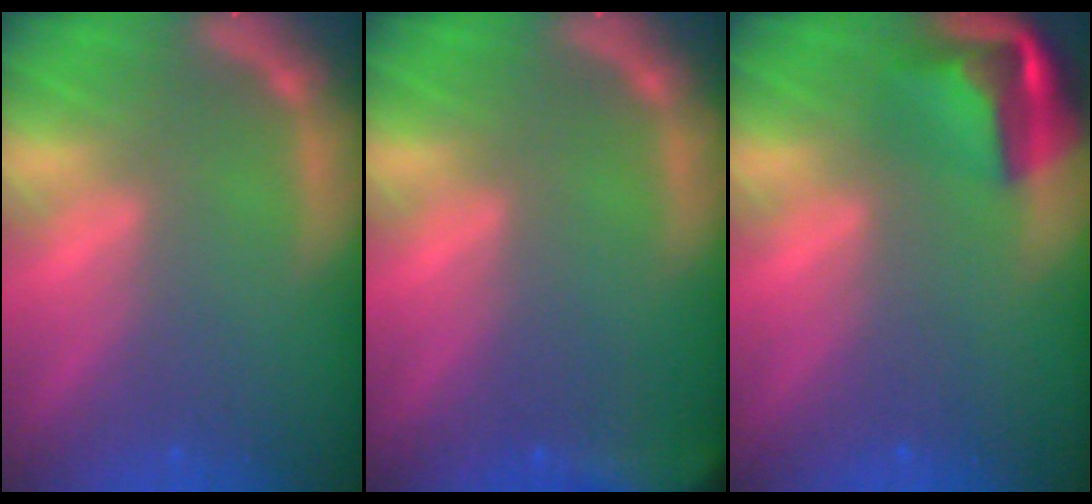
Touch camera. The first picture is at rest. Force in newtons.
{"total": 7.5}
{"total": 5.9}